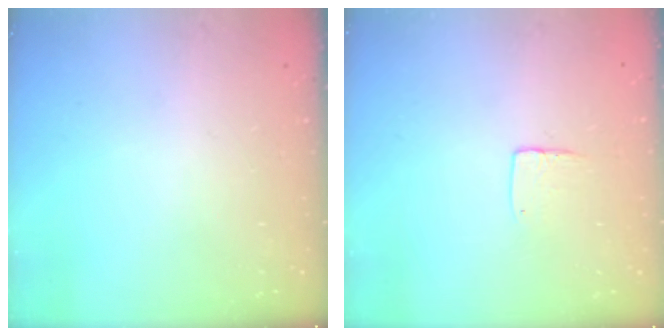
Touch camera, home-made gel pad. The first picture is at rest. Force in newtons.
{"total": 4.3, "press": 4.3, "slide": 0.4}